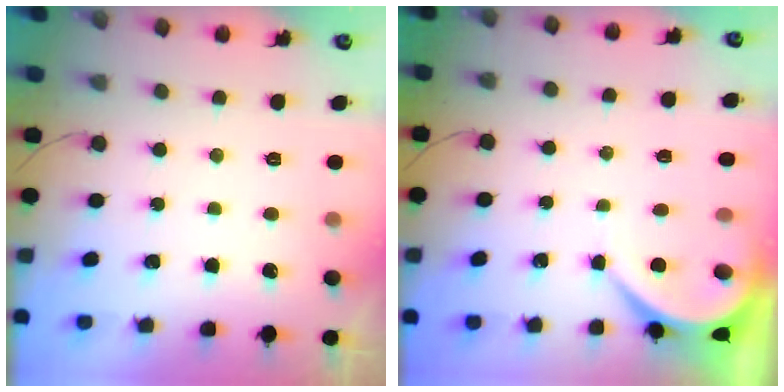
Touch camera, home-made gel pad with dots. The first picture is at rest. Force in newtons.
{"total": 3.9, "press": 3.9, "slide": 0.6}